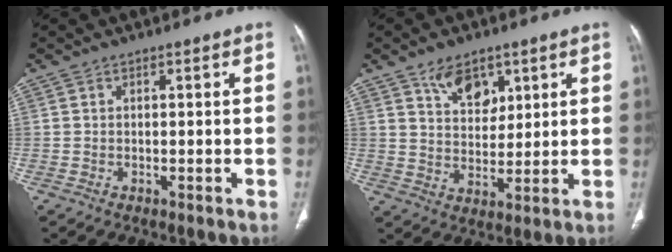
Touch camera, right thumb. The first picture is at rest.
{"total": 8.1, "force": [4.7, 5.0, 4.3], "torque": [-0.043, -0.032, 0.086]}